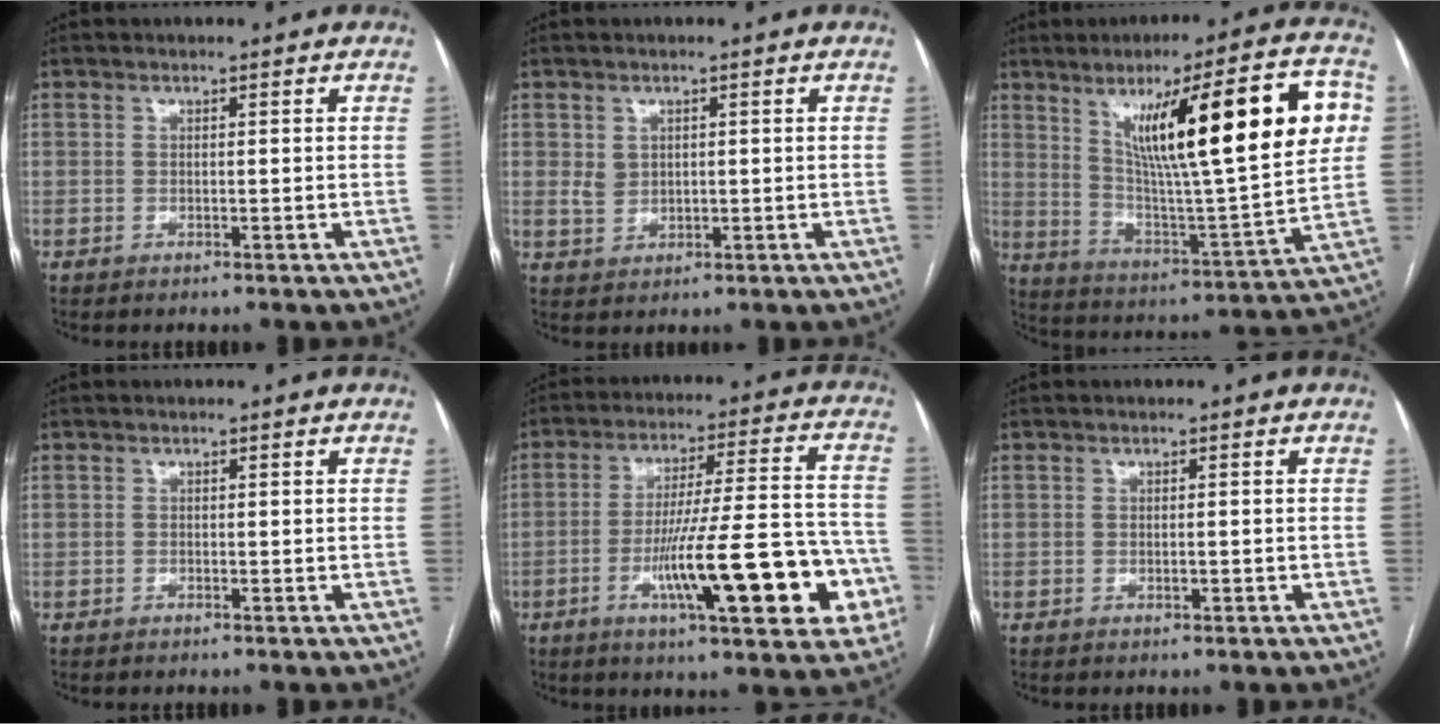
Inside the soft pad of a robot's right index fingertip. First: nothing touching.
{"total": 2.4, "force": [0.6, 2.0, 1.2], "torque": [-0.026, 0.002, 0.018]}
{"total": 25.1, "force": [8.0, 3.0, 23.6], "torque": [-0.349, 0.016, 0.119]}
{"total": 0.0}
{"total": 19.6, "force": [-6.9, 2.8, 18.2], "torque": [-0.235, 0.016, -0.092]}
{"total": 0.8, "force": [-0.2, 0.3, 0.7], "torque": [-0.015, -0.001, -0.002]}